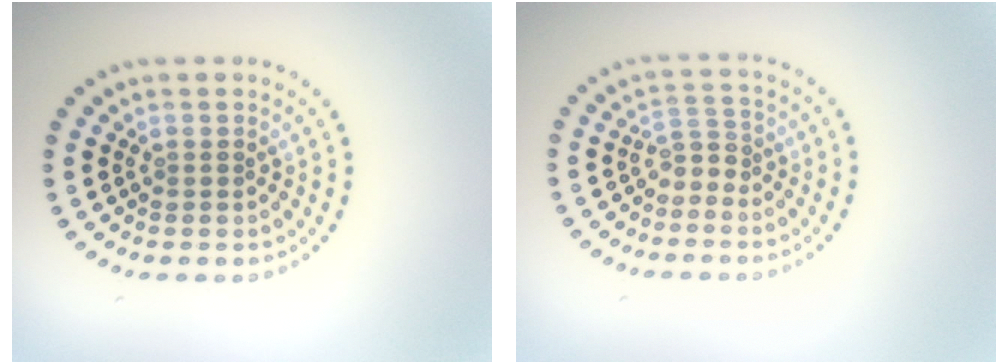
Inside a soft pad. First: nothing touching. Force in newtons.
{"total": 1.8, "press": 1.1, "slide": 1.4}